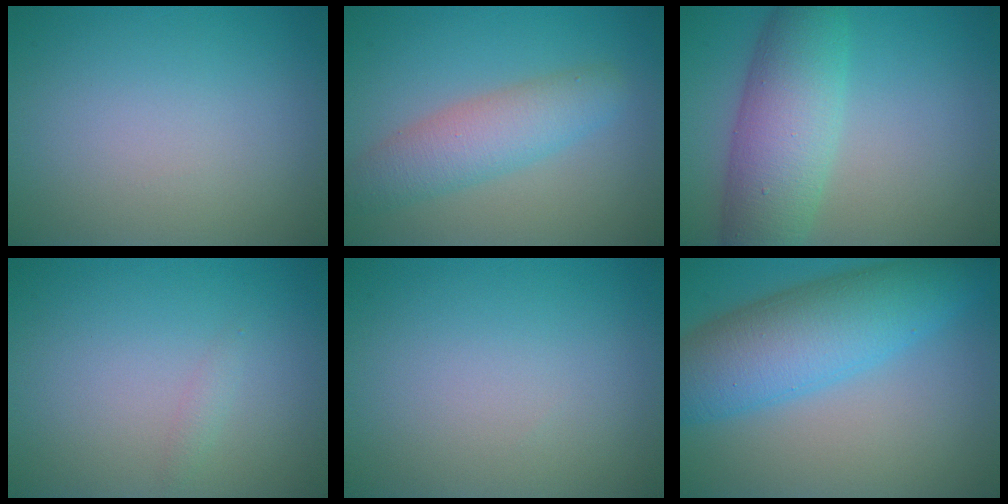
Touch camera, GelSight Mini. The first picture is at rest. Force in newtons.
{"total": 4.4, "press": 4.4, "slide": 0.0}
{"total": 7.3, "press": 7.3, "slide": 0.3}
{"total": 0.7, "press": 0.7, "slide": 0.0}
{"total": 0.0}
{"total": 8.6, "press": 8.6, "slide": 0.2}